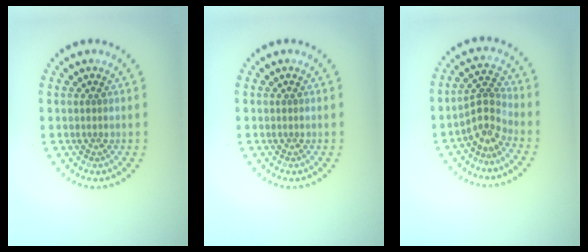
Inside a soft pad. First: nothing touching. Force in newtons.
{"total": 0.0}
{"total": 2.9, "press": 2.1, "slide": 2.0}